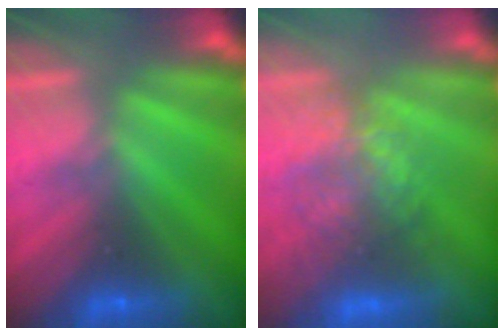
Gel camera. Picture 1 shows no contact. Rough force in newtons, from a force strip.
{"total": 3.1}